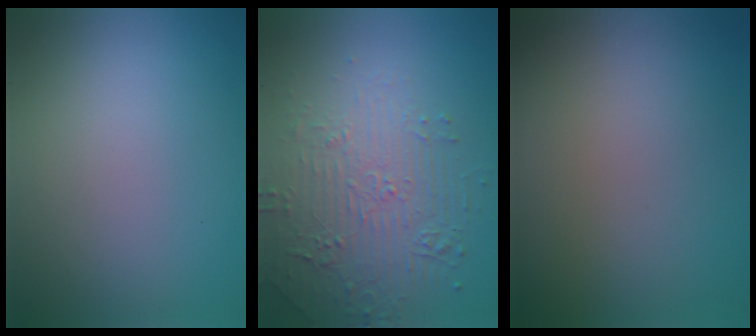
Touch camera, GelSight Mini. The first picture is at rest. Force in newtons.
{"total": 4.9, "press": 3.7, "slide": 3.2}
{"total": 0.0}